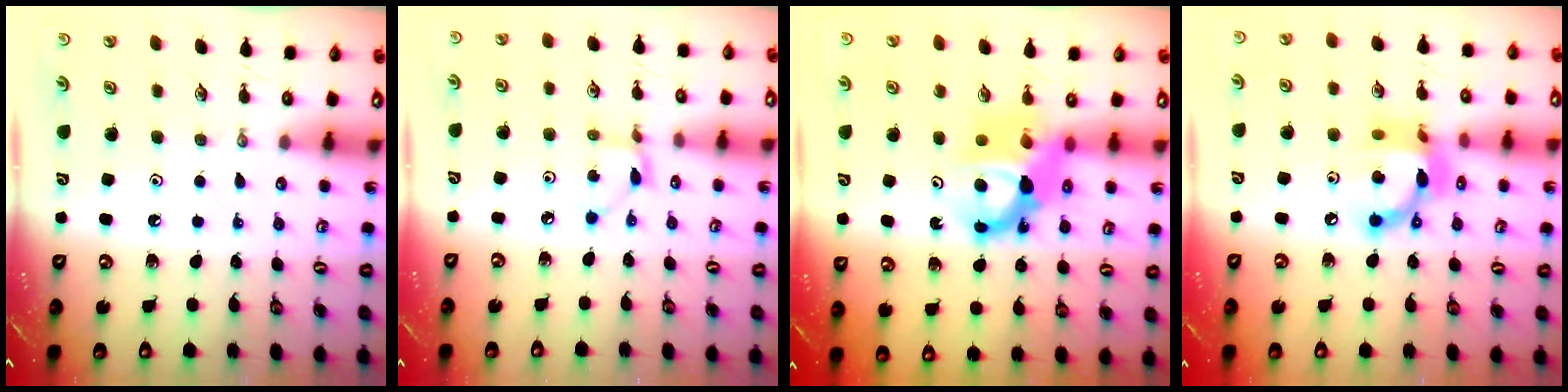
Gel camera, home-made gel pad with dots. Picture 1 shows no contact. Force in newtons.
{"total": 2.2, "press": 2.2, "slide": 0.1}
{"total": 10.1, "press": 10.1, "slide": 0.8}
{"total": 14.3, "press": 14.3, "slide": 0.7}